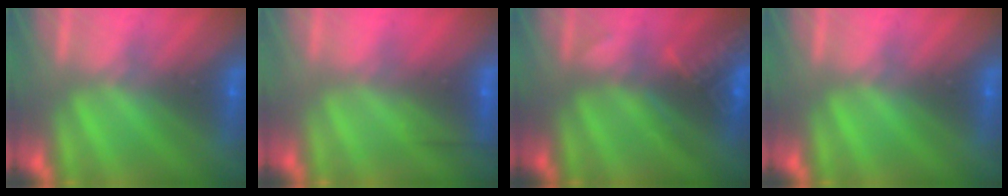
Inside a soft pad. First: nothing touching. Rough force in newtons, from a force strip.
{"total": 2.5}
{"total": 2.9}
{"total": 0.0}